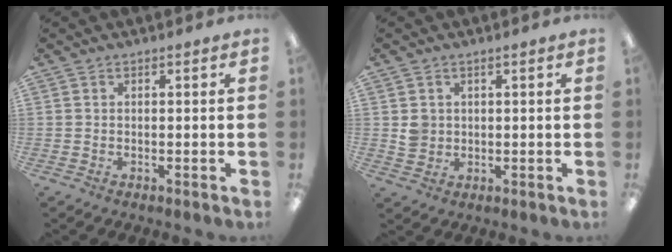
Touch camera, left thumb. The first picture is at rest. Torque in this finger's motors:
{"motor_torque": [-0.04, 0.04, 0.01, -0.02, 0.00]}